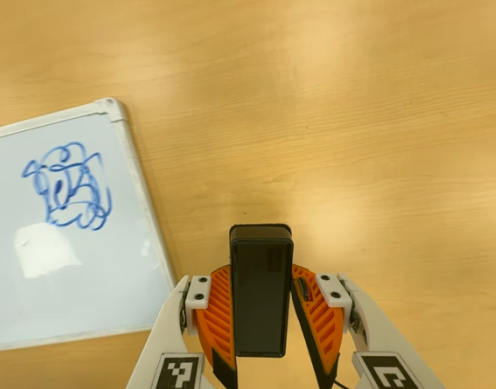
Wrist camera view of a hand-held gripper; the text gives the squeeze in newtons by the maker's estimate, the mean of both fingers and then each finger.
{"total": 4.3, "left": 3.6, "right": 5.0}